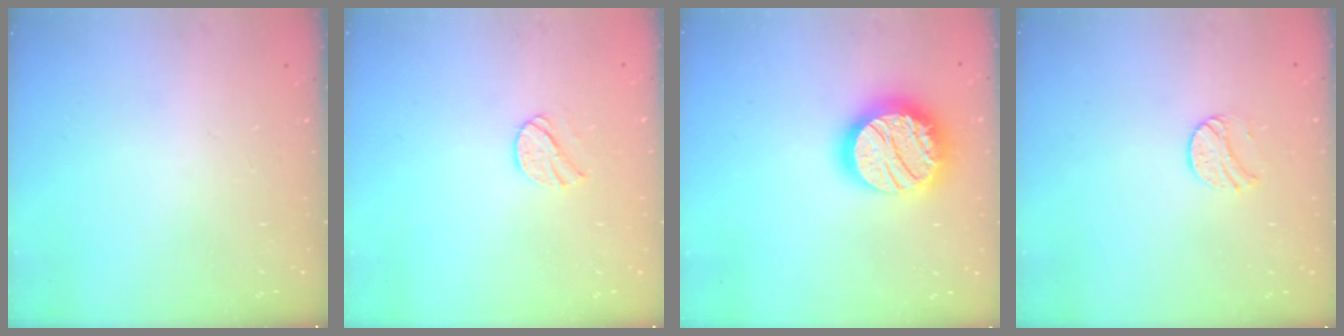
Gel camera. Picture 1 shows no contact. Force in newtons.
{"total": 7.4, "press": 7.4, "slide": 0.5}
{"total": 22.2, "press": 22.2, "slide": 1.4}
{"total": 8.3, "press": 8.3, "slide": 0.3}